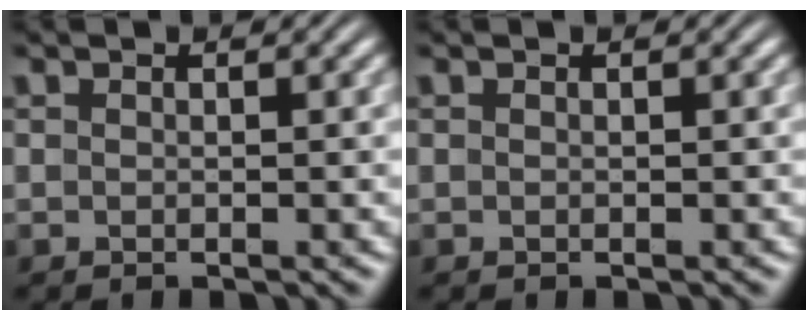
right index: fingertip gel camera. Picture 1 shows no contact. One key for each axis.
{"total": 0.0}